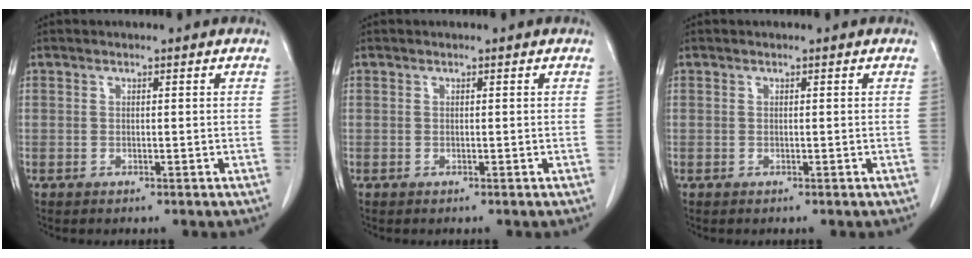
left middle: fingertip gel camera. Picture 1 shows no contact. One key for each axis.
{"total": 0.0}
{"total": 0.0}